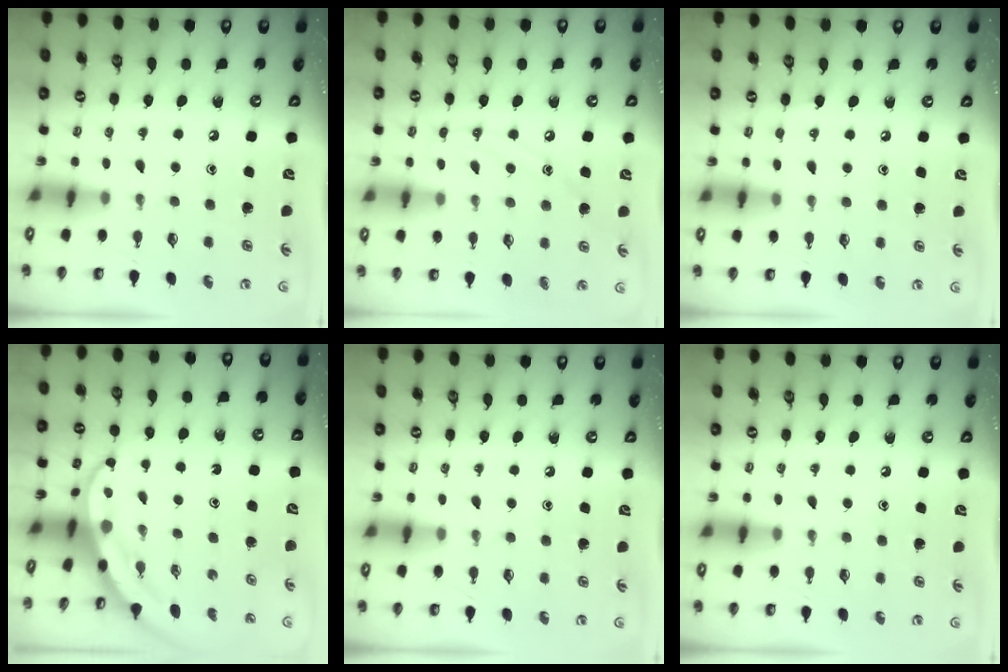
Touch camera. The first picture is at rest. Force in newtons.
{"total": 8.0, "press": 8.0, "slide": 0.8}
{"total": 4.4, "press": 4.4, "slide": 0.5}
{"total": 3.9, "press": 3.9, "slide": 0.5}
{"total": 0.0}
{"total": 0.0}